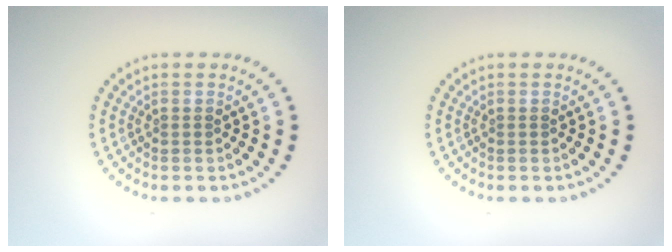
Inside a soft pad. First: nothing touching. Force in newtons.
{"total": 0.0}